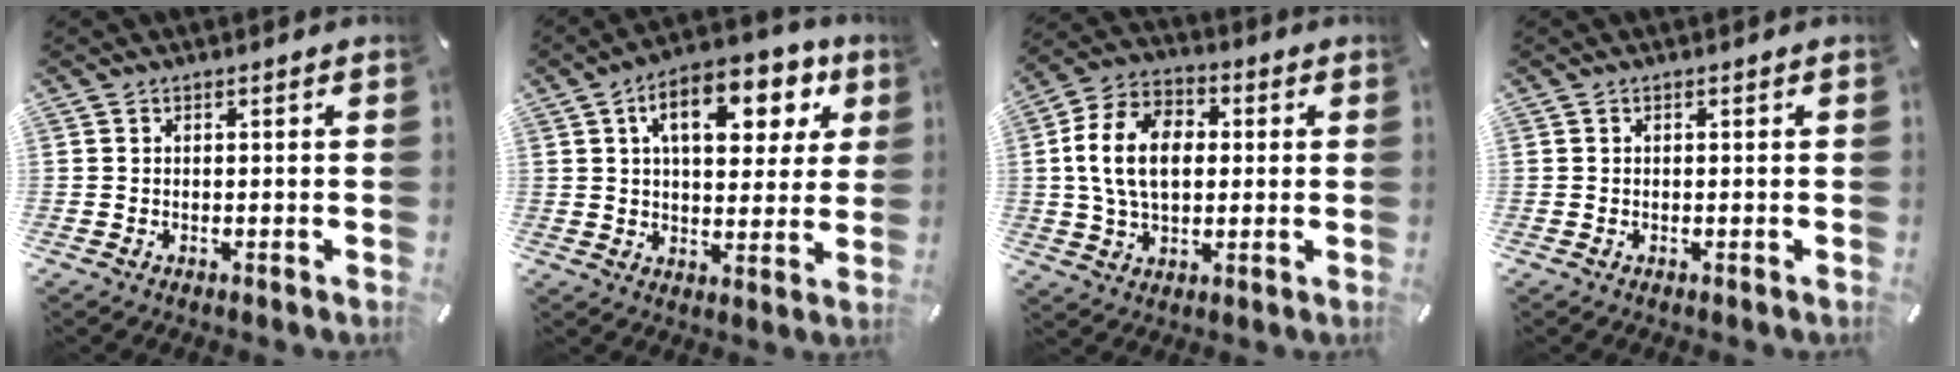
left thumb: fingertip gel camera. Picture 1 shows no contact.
{"total": 14.5, "force": [6.1, 8.1, 10.2], "torque": [-0.145, -0.014, 0.100]}
{"total": 14.1, "force": [1.0, 9.9, 10.1], "torque": [-0.220, 0.015, 0.015]}
{"total": 0.0}